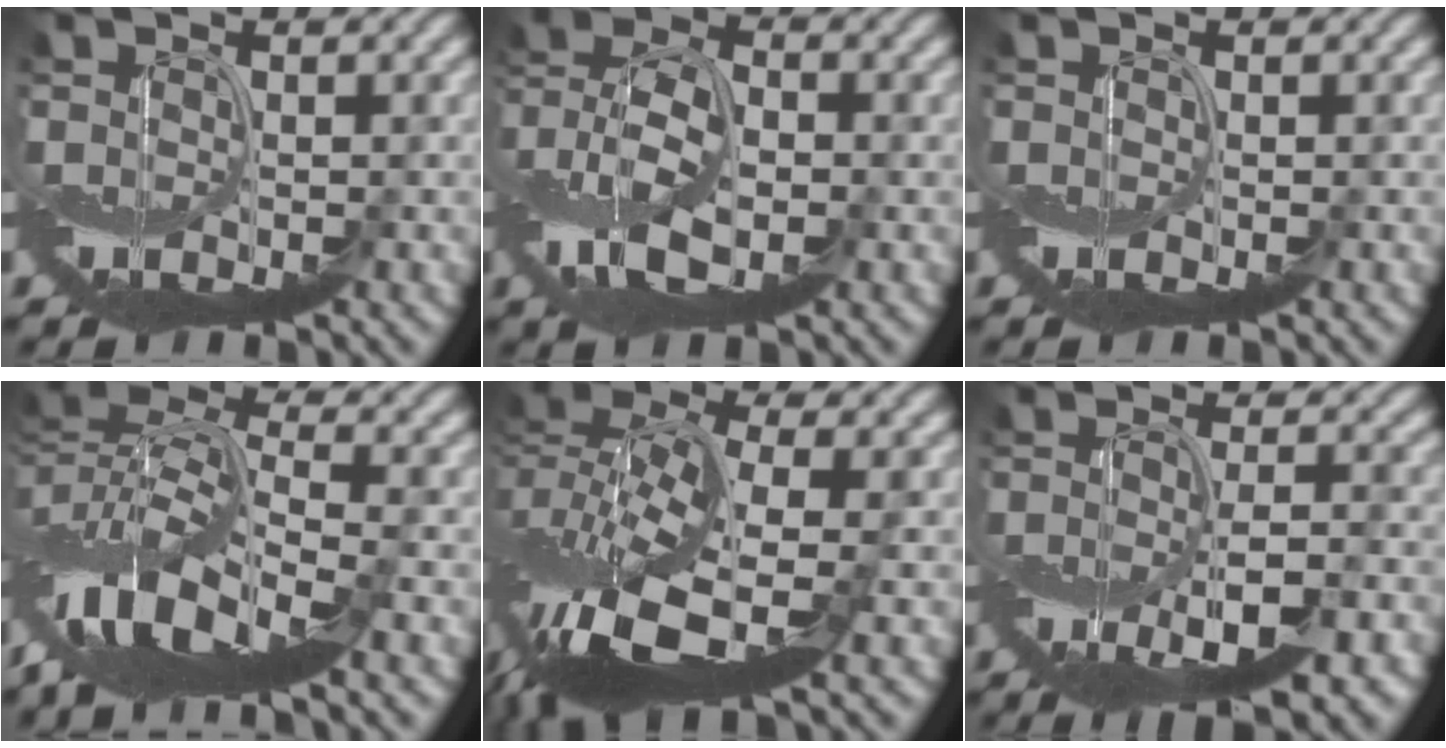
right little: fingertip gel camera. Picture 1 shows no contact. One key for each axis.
{"total": 6.7, "fx": -1.9, "fy": 3.8, "fz": 5.2, "tx": -0.111, "ty": 0.015, "tz": -0.050}
{"total": 0.0}
{"total": 9.8, "fx": -4.9, "fy": 3.9, "fz": 7.5, "tx": -0.137, "ty": 0.001, "tz": -0.101}
{"total": 11.7, "fx": -4.0, "fy": 5.1, "fz": 9.7, "tx": -0.214, "ty": -0.004, "tz": -0.081}
{"total": 6.5, "fx": -3.3, "fy": 1.7, "fz": 5.3, "tx": -0.095, "ty": -0.016, "tz": -0.052}